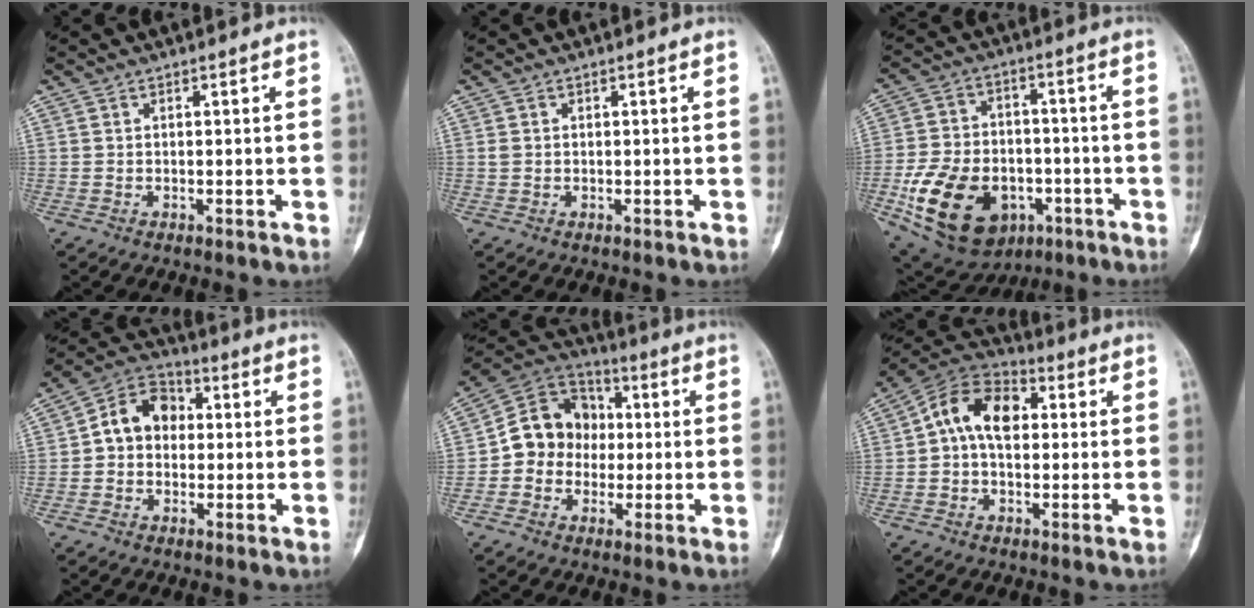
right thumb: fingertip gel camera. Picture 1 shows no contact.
{"total": 0.7, "force": [0.1, 0.6, 0.4], "torque": [-0.007, 0.003, 0.003]}
{"total": 19.9, "force": [-6.9, 13.7, 12.7], "torque": [-0.215, 0.022, -0.099]}
{"total": 9.7, "force": [0.7, 7.6, 6.0], "torque": [-0.075, 0.029, -0.003]}
{"total": 12.5, "force": [-0.5, 11.0, 5.9], "torque": [-0.061, 0.032, -0.021]}
{"total": 11.9, "force": [1.4, 7.8, 8.9], "torque": [-0.138, 0.030, 0.009]}